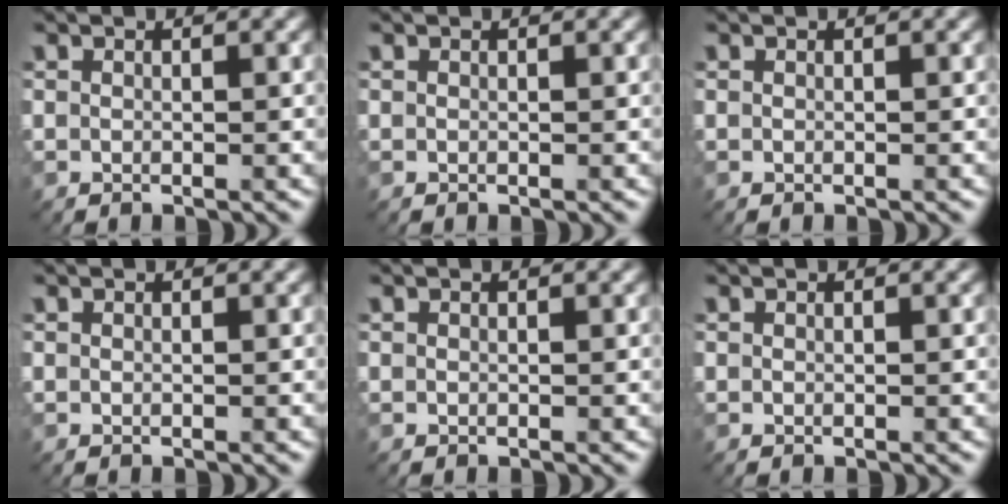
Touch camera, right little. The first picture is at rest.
{"total": 0.0}
{"total": 0.0}
{"total": 0.0}
{"total": 0.0}
{"total": 0.0}